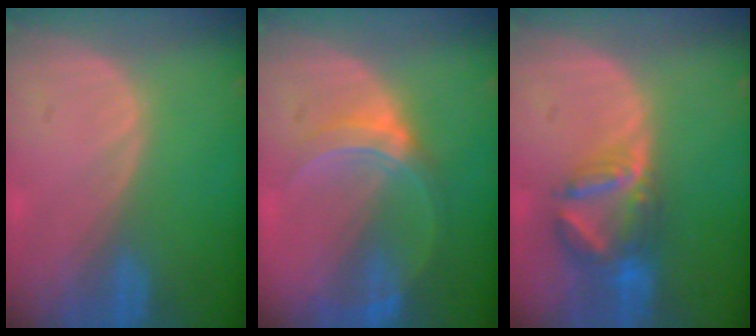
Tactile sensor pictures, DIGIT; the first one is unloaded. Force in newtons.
{"total": 5.9, "press": 5.8, "slide": 0.8}
{"total": 7.2, "press": 6.4, "slide": 3.2}